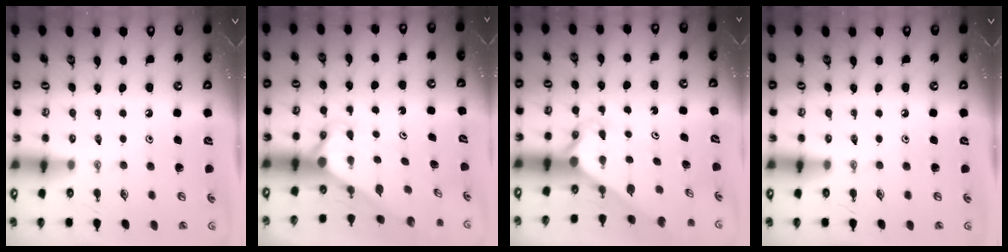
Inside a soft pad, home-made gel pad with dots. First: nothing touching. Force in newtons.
{"total": 2.7, "press": 2.7, "slide": 0.0}
{"total": 2.6, "press": 2.6, "slide": 0.2}
{"total": 0.0}